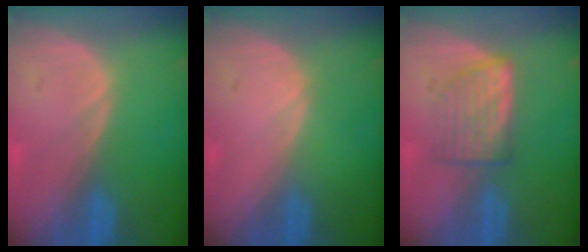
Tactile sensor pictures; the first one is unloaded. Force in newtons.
{"total": 0.0}
{"total": 5.1, "press": 5.1, "slide": 0.6}